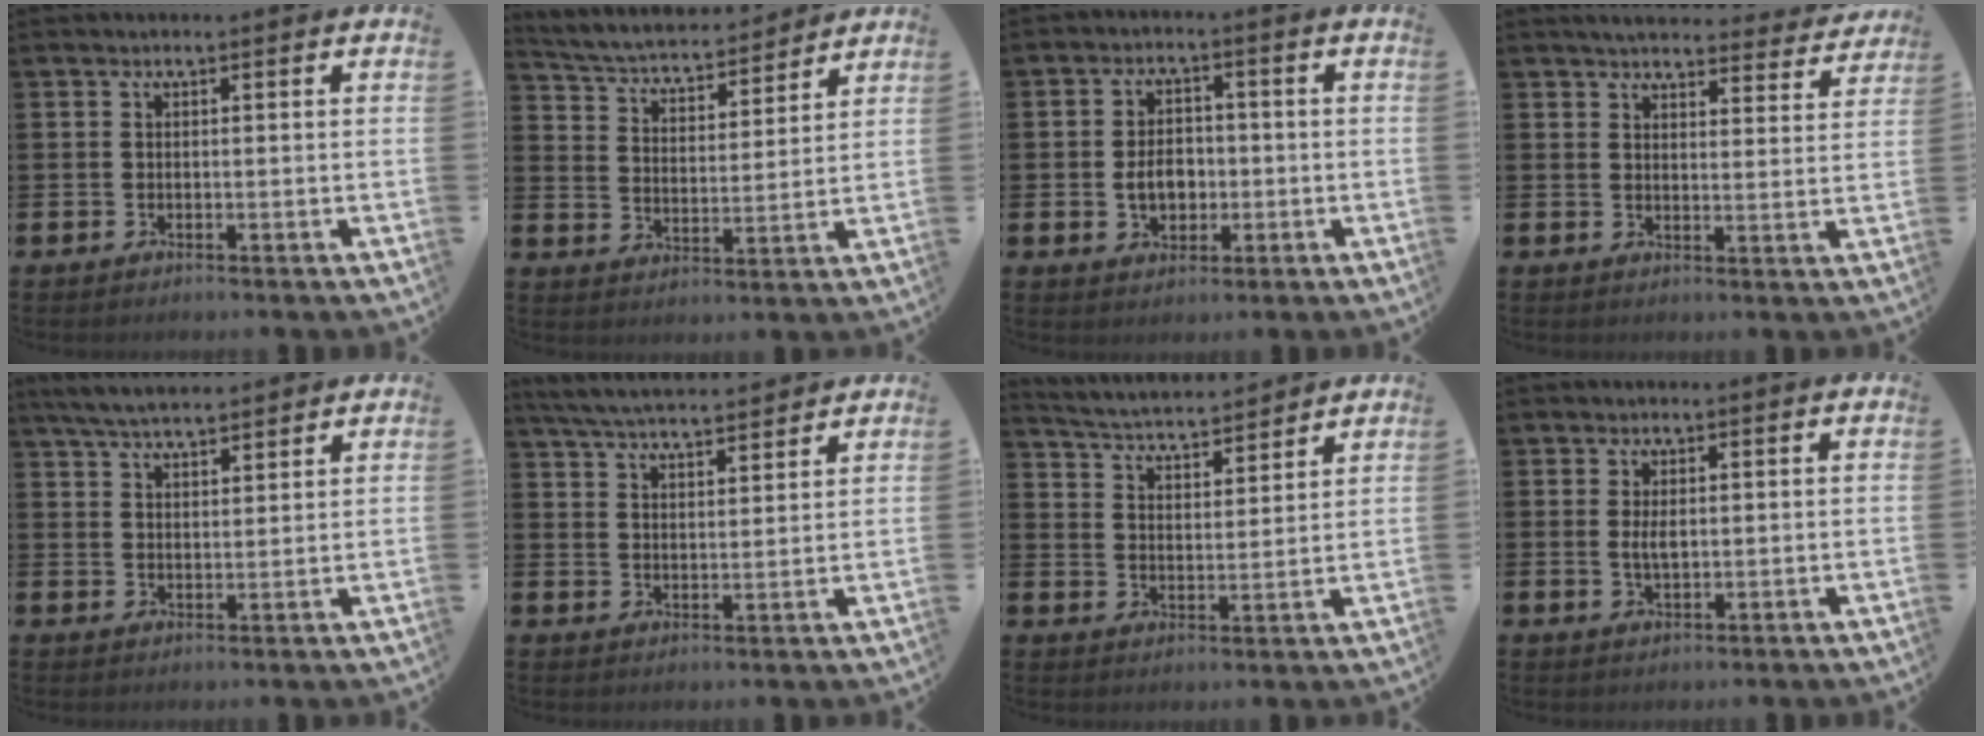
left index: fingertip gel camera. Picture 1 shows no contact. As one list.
[{"total": 4.7, "force": [4.6, 1.0, 0.9], "torque": [-0.047, -0.038, 0.073]}, {"total": 4.4, "force": [-0.6, 3.3, 2.9], "torque": [-0.041, 0.002, -0.020]}, {"total": 4.2, "force": [4.1, 0.8, 0.8], "torque": [-0.022, -0.029, 0.069]}, {"total": 4.7, "force": [4.6, 0.6, 1.0], "torque": [-0.041, -0.014, 0.086]}, {"total": 5.6, "force": [5.6, 0.3, 0.9], "torque": [-0.041, -0.028, 0.100]}, {"total": 4.6, "force": [4.6, 0.4, 0.4], "torque": [-0.032, -0.036, 0.078]}, {"total": 2.3, "force": [0.4, 1.1, 2.0], "torque": [-0.032, 0.000, 0.003]}]